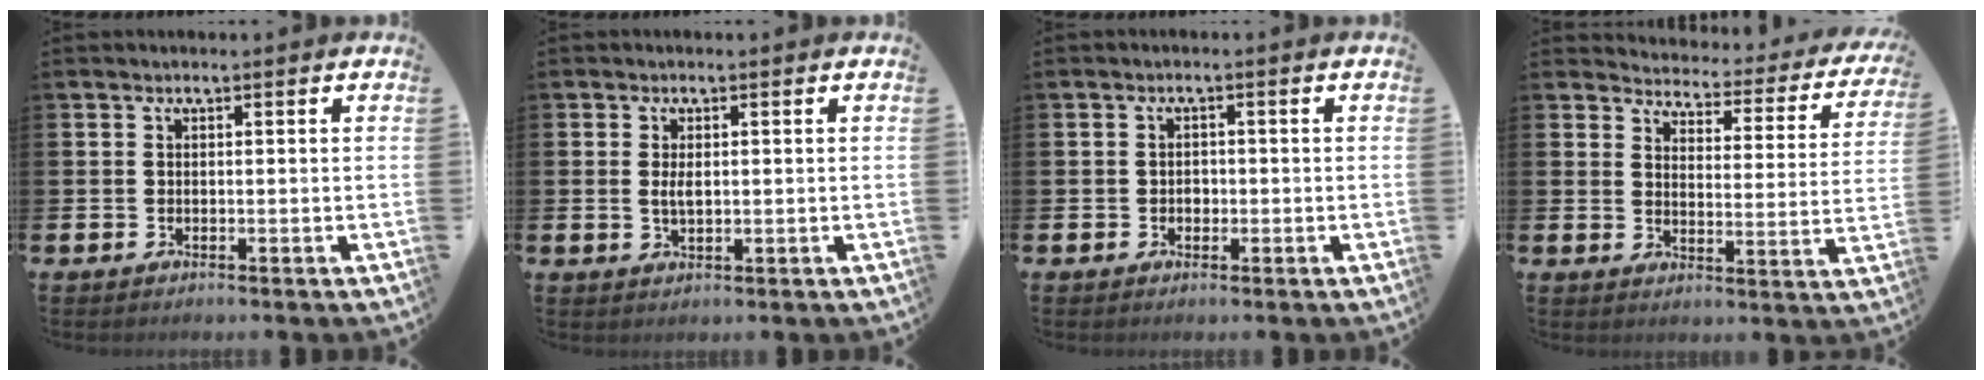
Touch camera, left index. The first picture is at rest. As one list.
[{"total": 2.0, "force": [0.3, 0.9, 1.7], "torque": [-0.023, -0.002, 0.002]}, {"total": 1.2, "force": [-0.2, 1.1, 0.5], "torque": [0.002, 0.000, -0.008]}, {"total": 3.4, "force": [3.1, 1.3, 0.6], "torque": [-0.027, -0.036, 0.043]}]